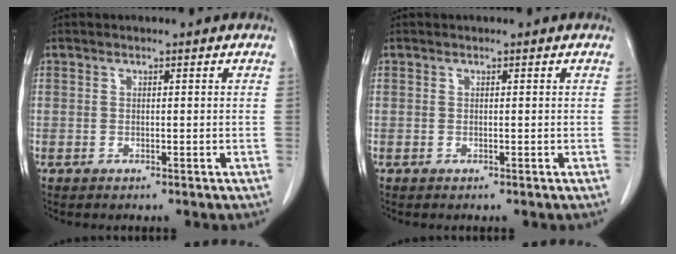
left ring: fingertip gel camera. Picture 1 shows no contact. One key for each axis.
{"total": 0.0}